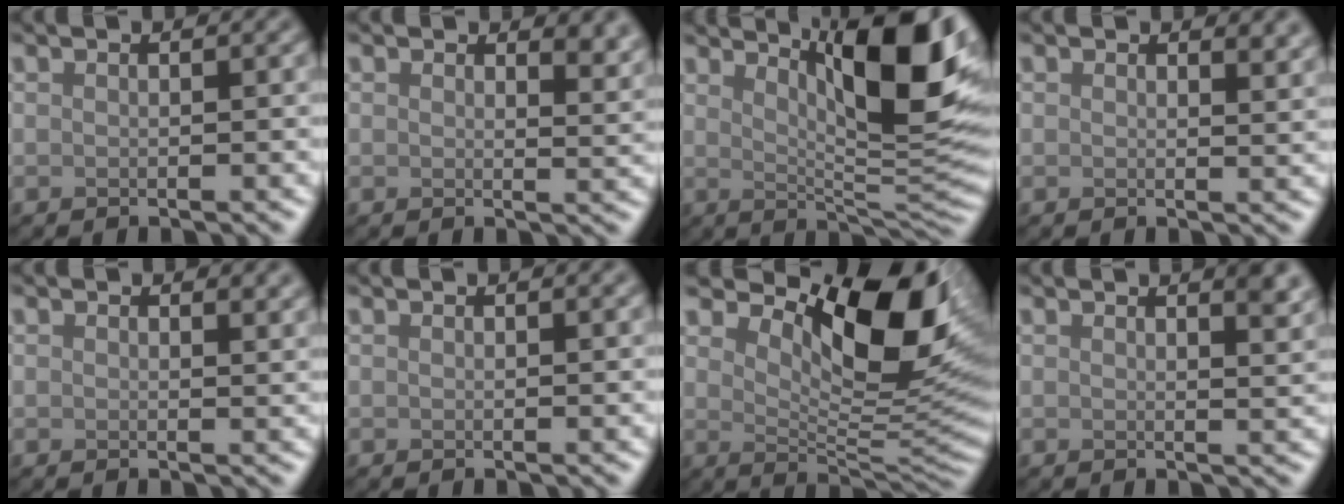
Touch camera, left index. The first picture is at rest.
{"total": 3.2, "force": [2.5, 1.4, 1.5], "torque": [-0.019, -0.001, 0.029]}
{"total": 11.9, "force": [5.0, 2.9, 10.4], "torque": [-0.132, 0.004, 0.081]}
{"total": 2.3, "force": [1.8, 1.0, 1.1], "torque": [-0.011, -0.002, 0.025]}
{"total": 1.6, "force": [1.3, 0.6, 0.6], "torque": [-0.004, -0.005, 0.021]}
{"total": 1.2, "force": [0.8, 0.5, 0.8], "torque": [-0.008, 0.004, 0.002]}
{"total": 11.0, "force": [5.0, 4.2, 8.8], "torque": [-0.138, 0.000, 0.087]}
{"total": 3.6, "force": [2.5, 1.2, 2.4], "torque": [-0.018, 0.016, 0.017]}